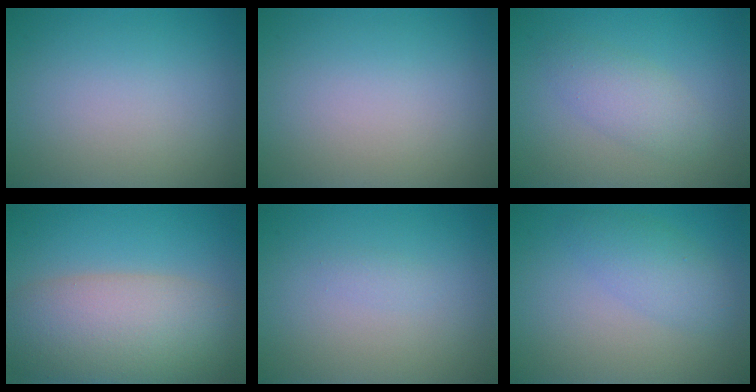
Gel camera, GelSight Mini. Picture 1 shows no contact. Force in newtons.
{"total": 0.0}
{"total": 2.6, "press": 2.6, "slide": 0.1}
{"total": 9.1, "press": 9.1, "slide": 0.5}
{"total": 0.6, "press": 0.6, "slide": 0.0}
{"total": 2.7, "press": 2.7, "slide": 0.1}